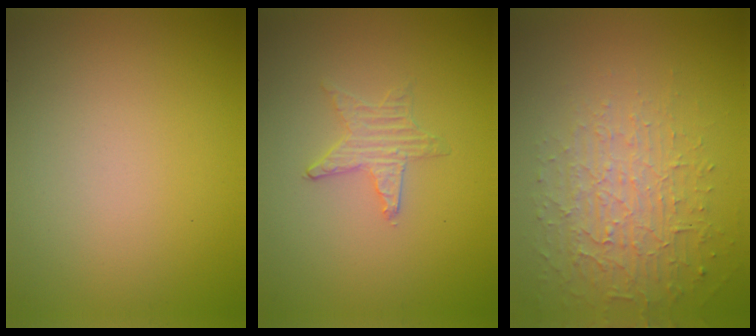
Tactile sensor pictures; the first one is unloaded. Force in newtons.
{"total": 0.9, "press": 0.9, "slide": 0.2}
{"total": 3.8, "press": 3.1, "slide": 2.1}